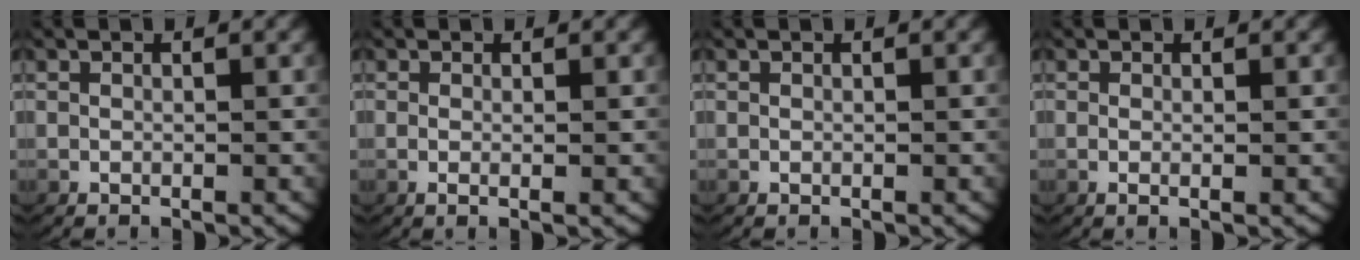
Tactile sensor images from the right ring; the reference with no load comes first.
{"total": 1.2, "force": [0.0, 0.0, 1.2], "torque": [-0.029, -0.009, 0.002]}
{"total": 0.0}
{"total": 0.9, "force": [0.0, -0.1, 0.9], "torque": [-0.020, -0.008, 0.002]}